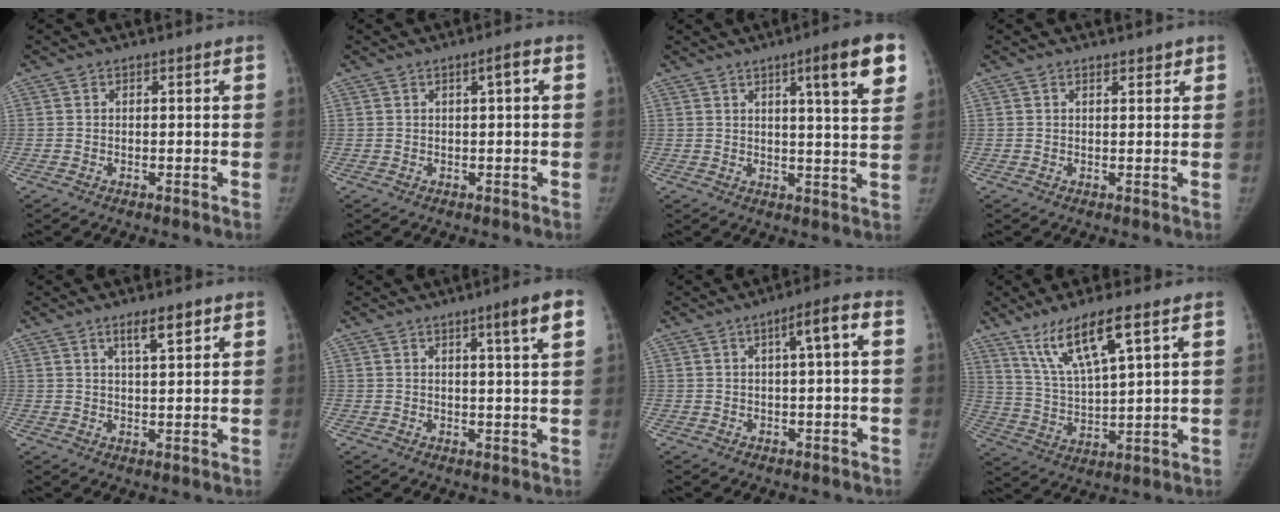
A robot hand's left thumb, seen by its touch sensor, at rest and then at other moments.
{"total": 2.0, "force": [0.4, 0.3, 1.9], "torque": [-0.026, 0.006, 0.003]}
{"total": 11.2, "force": [5.4, 1.4, 9.6], "torque": [-0.119, -0.021, 0.070]}
{"total": 1.4, "force": [1.2, 0.6, 0.6], "torque": [0.002, -0.006, 0.016]}
{"total": 4.7, "force": [2.9, 1.1, 3.5], "torque": [-0.048, -0.015, 0.049]}
{"total": 6.2, "force": [3.1, 0.0, 5.4], "torque": [-0.076, -0.012, 0.044]}
{"total": 5.0, "force": [0.9, 0.6, 4.9], "torque": [-0.072, 0.021, 0.009]}
{"total": 12.2, "force": [7.3, 2.4, 9.4], "torque": [-0.178, -0.028, 0.149]}